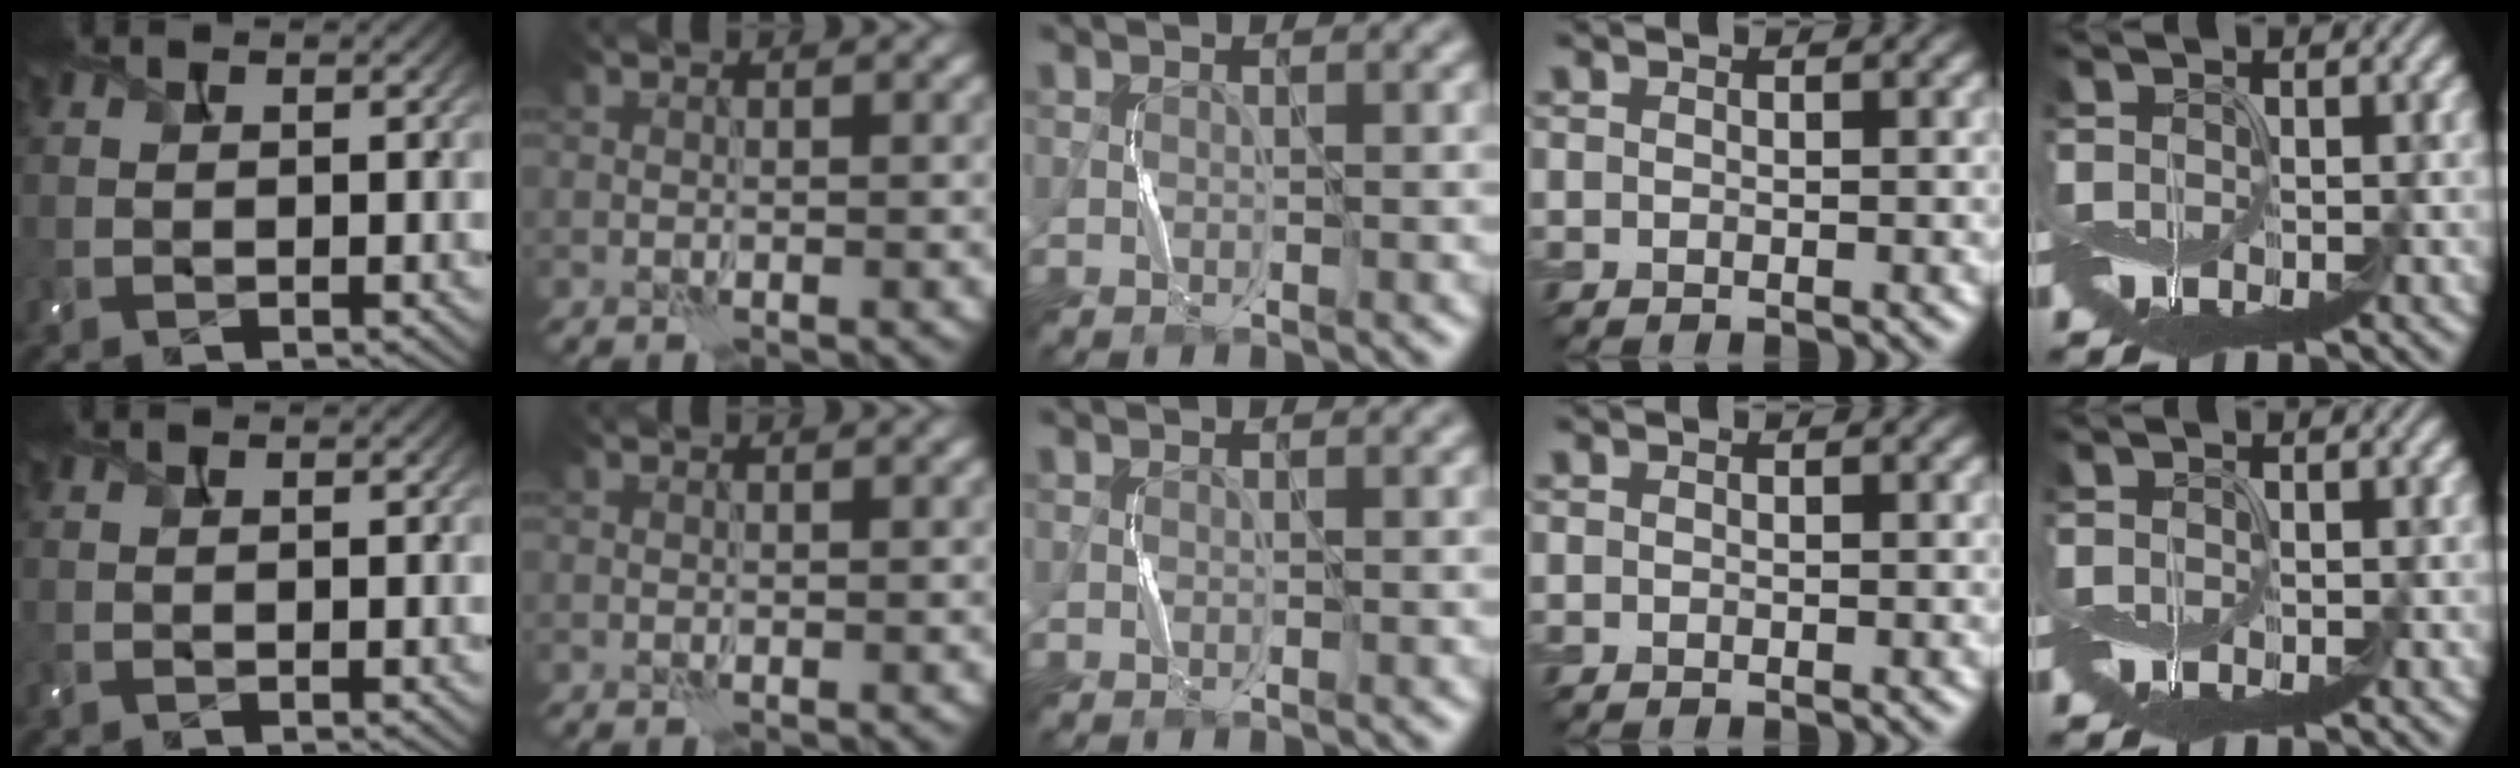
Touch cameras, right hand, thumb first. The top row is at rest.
{}